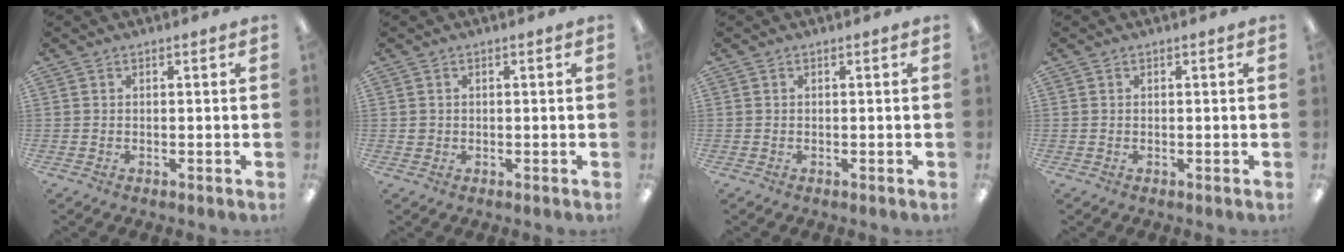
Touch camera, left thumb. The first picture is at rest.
{"total": 1.0, "force": [0.0, 1.0, 0.2], "torque": [-0.005, 0.005, -0.001]}
{"total": 0.0}
{"total": 0.0}